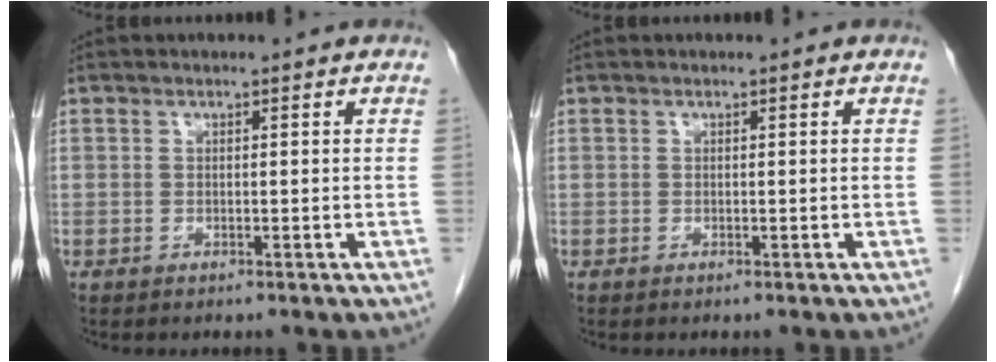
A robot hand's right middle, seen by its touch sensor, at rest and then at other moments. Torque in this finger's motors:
{"motor_torque": [0.00, 0.00, 0.00, 0.00]}